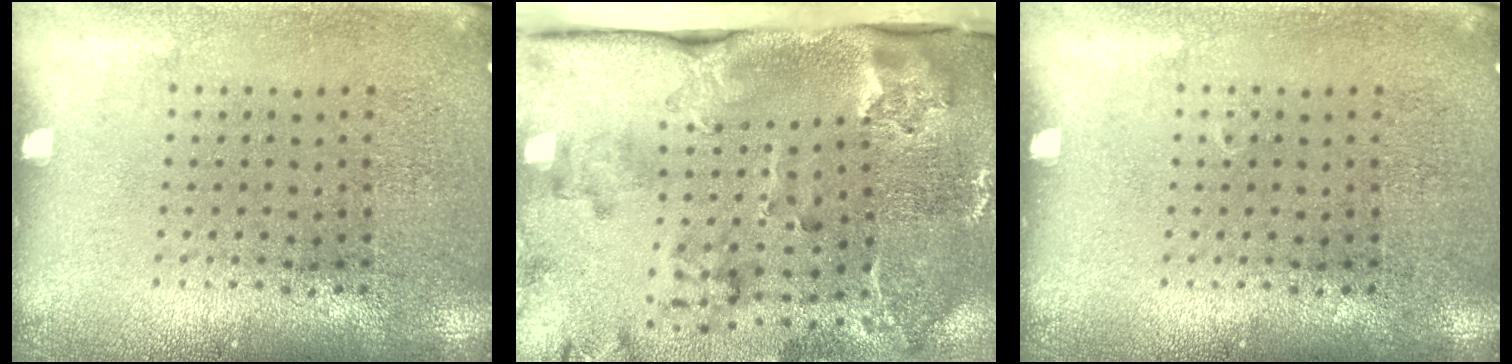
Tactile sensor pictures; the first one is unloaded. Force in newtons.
{"total": 3.7, "press": 2.6, "slide": 2.6}
{"total": 0.0}